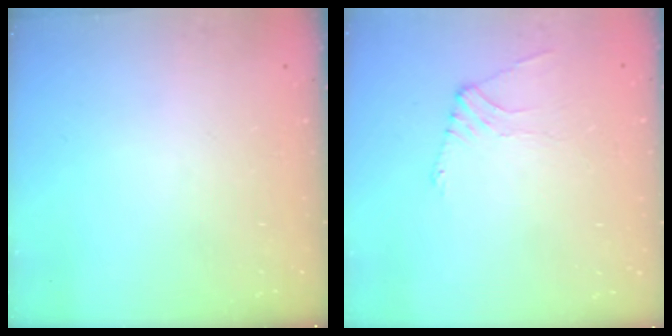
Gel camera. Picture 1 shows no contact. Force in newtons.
{"total": 0.7, "press": 0.6, "slide": 0.3}